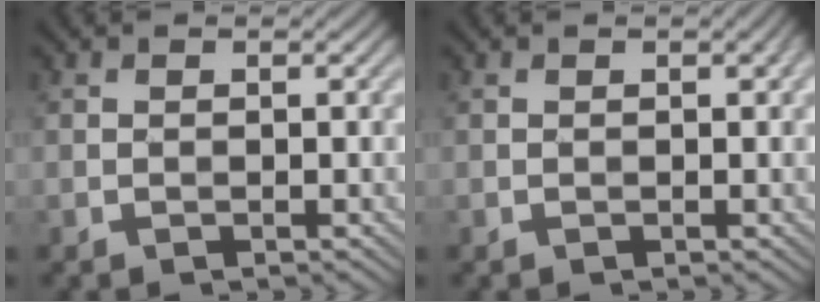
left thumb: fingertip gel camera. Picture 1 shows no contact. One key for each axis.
{"total": 0.8, "fx": 0.3, "fy": 0.4, "fz": 0.7, "tx": -0.009, "ty": 0.000, "tz": 0.005}